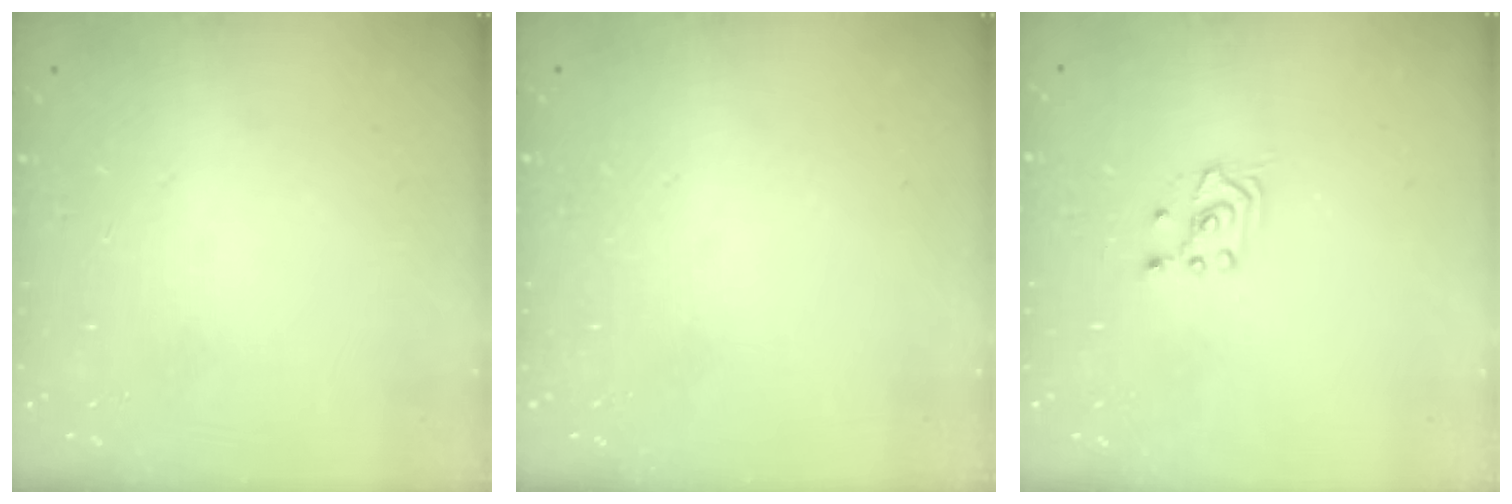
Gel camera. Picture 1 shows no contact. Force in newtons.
{"total": 0.0}
{"total": 2.5, "press": 2.4, "slide": 0.9}